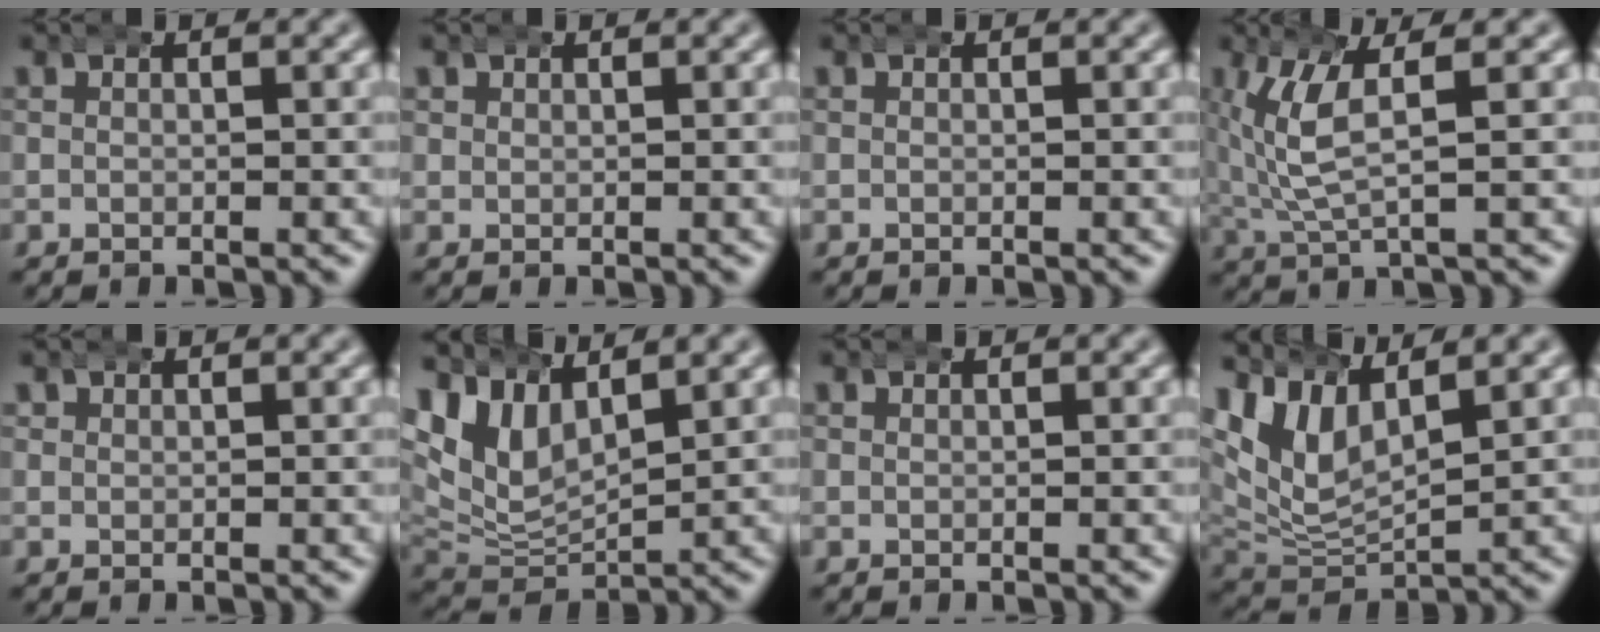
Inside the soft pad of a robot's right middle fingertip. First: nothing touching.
{"total": 0.8, "force": [0.6, 0.5, 0.1], "torque": [-0.009, 0.002, 0.012]}
{"total": 0.0}
{"total": 4.7, "force": [1.2, 2.0, 4.0], "torque": [-0.090, 0.000, 0.024]}
{"total": 0.9, "force": [0.6, 0.5, 0.2], "torque": [-0.012, 0.001, 0.012]}
{"total": 9.6, "force": [2.7, 7.5, 5.5], "torque": [-0.128, 0.001, 0.040]}
{"total": 0.0}
{"total": 9.0, "force": [3.1, 6.6, 5.4], "torque": [-0.122, 0.007, 0.044]}